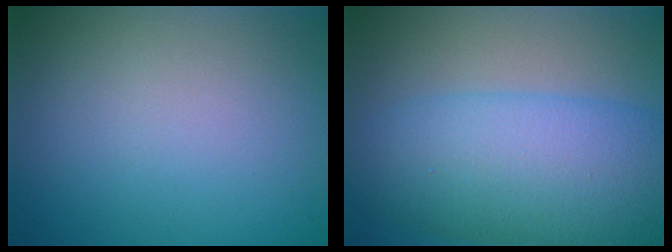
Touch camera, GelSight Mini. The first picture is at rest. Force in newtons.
{"total": 9.2, "press": 9.2, "slide": 0.2}